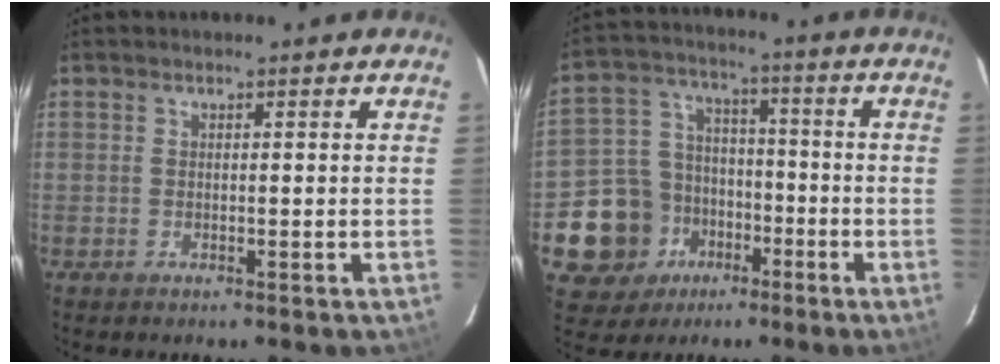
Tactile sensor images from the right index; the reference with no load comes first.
{"total": 13.4, "force": [-6.3, 11.1, 4.1], "torque": [-0.124, 0.031, -0.093]}